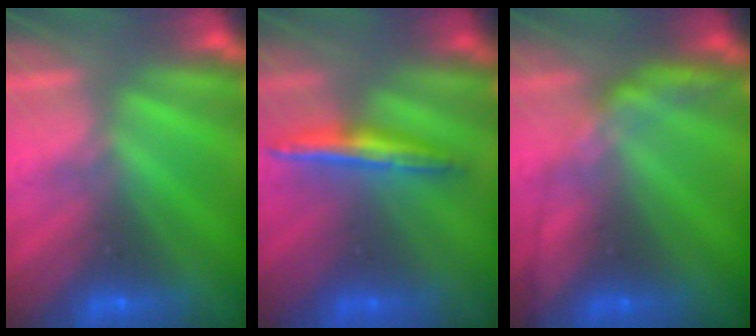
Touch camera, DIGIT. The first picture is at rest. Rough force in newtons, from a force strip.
{"total": 1.6}
{"total": 2.6}